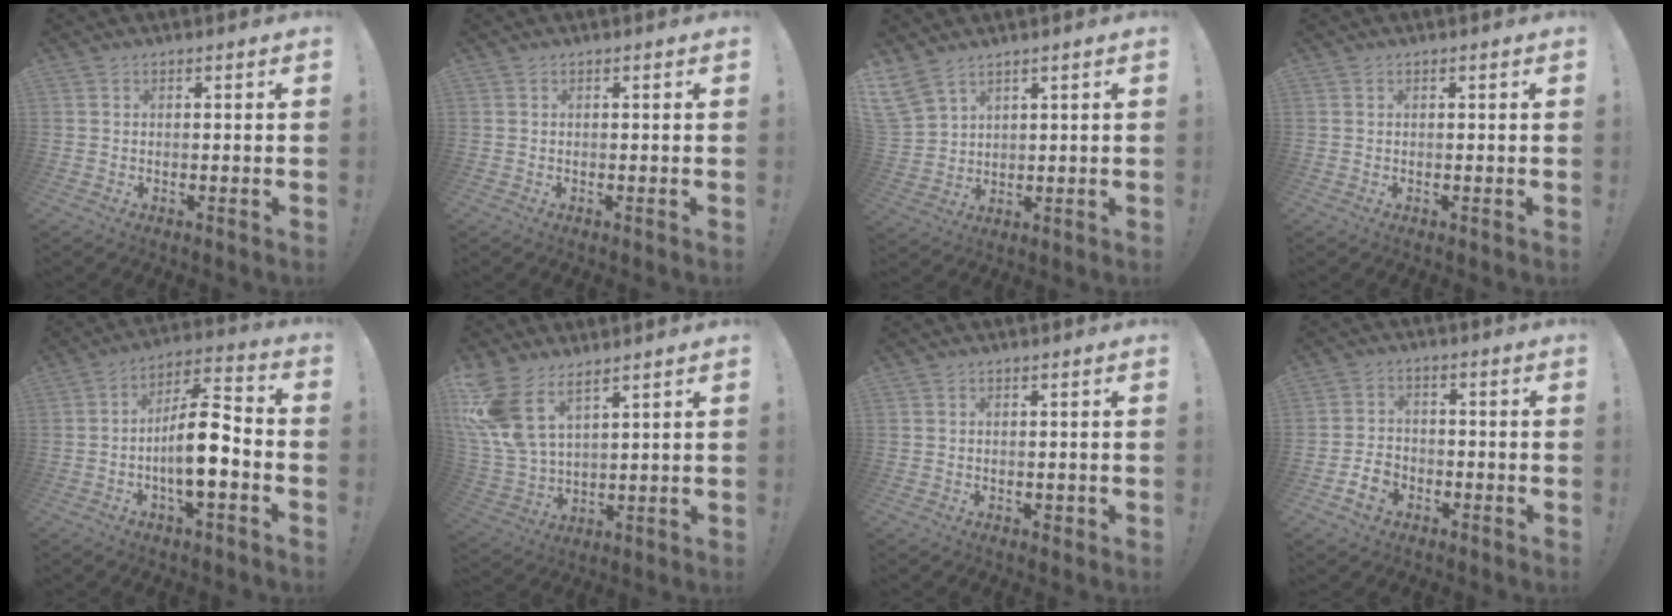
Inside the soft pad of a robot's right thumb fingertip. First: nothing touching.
{"total": 0.0}
{"total": 7.5, "force": [5.8, 3.6, 3.1], "torque": [-0.073, -0.028, 0.117]}
{"total": 0.0}
{"total": 14.2, "force": [-3.6, 4.3, 13.0], "torque": [-0.213, 0.012, -0.060]}
{"total": 11.7, "force": [7.8, 5.5, 6.8], "torque": [-0.152, -0.049, 0.147]}
{"total": 1.2, "force": [-0.1, 1.0, 0.6], "torque": [-0.003, 0.000, -0.002]}
{"total": 6.7, "force": [-3.5, 4.9, 2.9], "torque": [-0.051, 0.022, -0.062]}